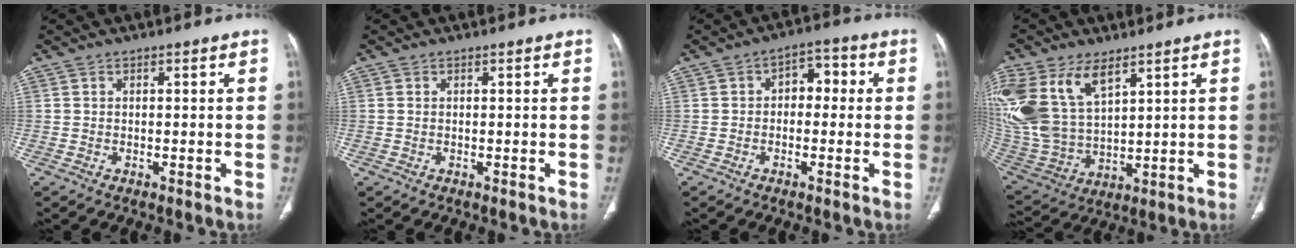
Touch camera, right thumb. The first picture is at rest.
{"total": 0.0}
{"total": 5.2, "force": [0.2, 3.5, 3.9], "torque": [-0.023, 0.021, -0.009]}
{"total": 19.3, "force": [9.2, 10.8, 13.1], "torque": [-0.288, -0.020, 0.195]}